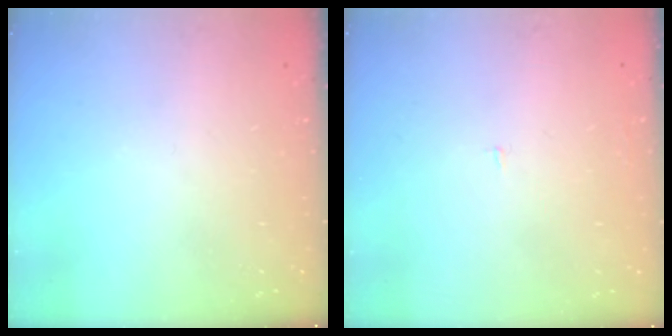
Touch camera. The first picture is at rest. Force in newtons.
{"total": 1.2, "press": 1.2, "slide": 0.1}